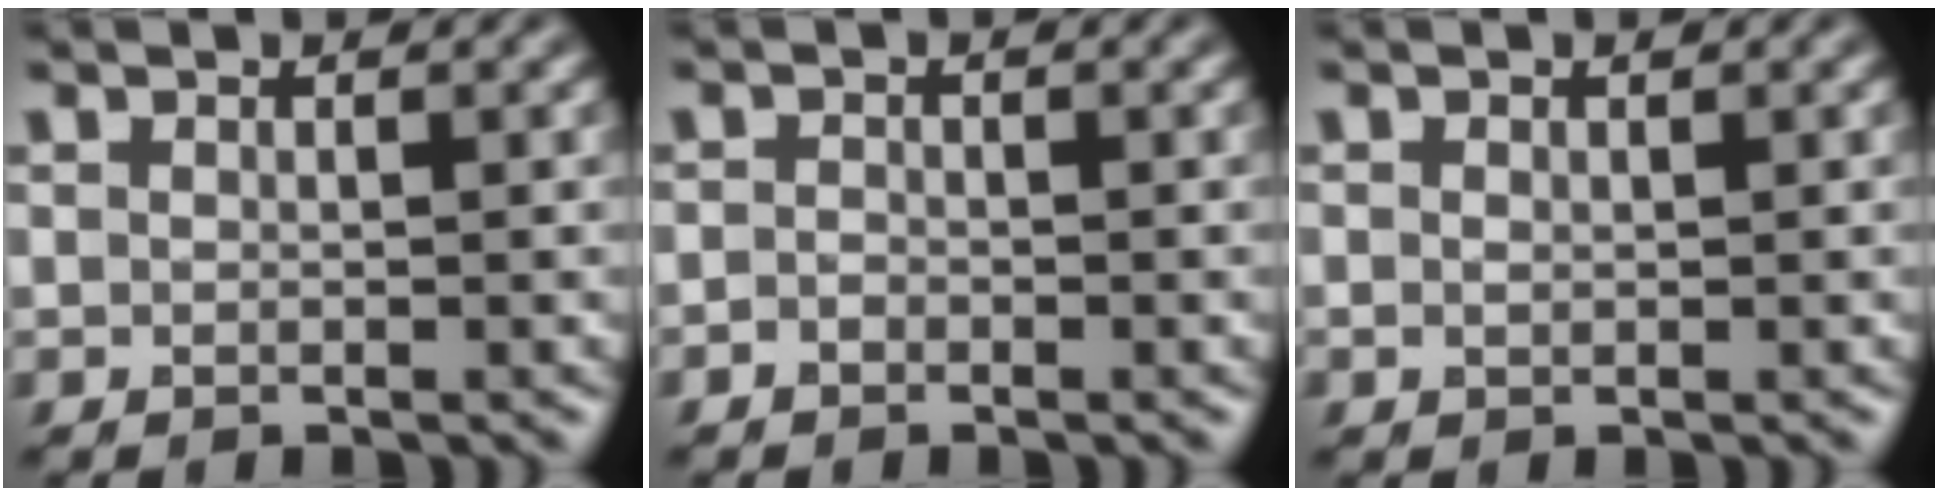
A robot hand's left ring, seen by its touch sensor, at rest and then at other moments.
{"total": 0.8, "force": [-0.5, 0.5, 0.3], "torque": [-0.005, -0.002, -0.011]}
{"total": 0.8, "force": [0.1, 0.6, 0.5], "torque": [-0.010, 0.000, 0.002]}